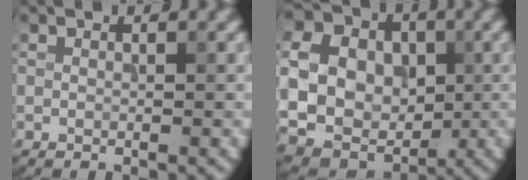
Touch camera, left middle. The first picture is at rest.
{"total": 10.4, "force": [0.8, 8.5, 5.9], "torque": [-0.116, 0.008, 0.007]}